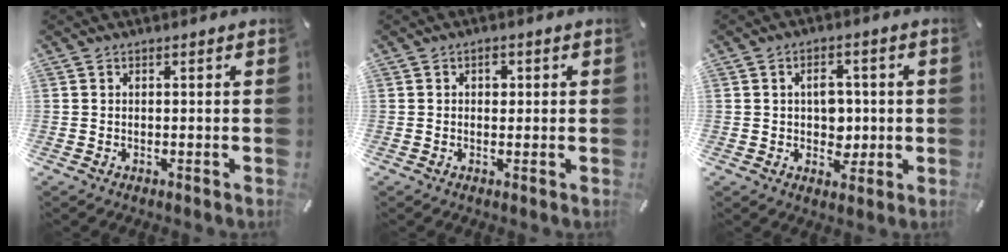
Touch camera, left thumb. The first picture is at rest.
{"total": 1.9, "force": [0.3, 1.5, 1.2], "torque": [-0.003, -0.002, -0.002]}
{"total": 5.8, "force": [0.3, 4.6, 3.5], "torque": [-0.041, 0.000, 0.000]}